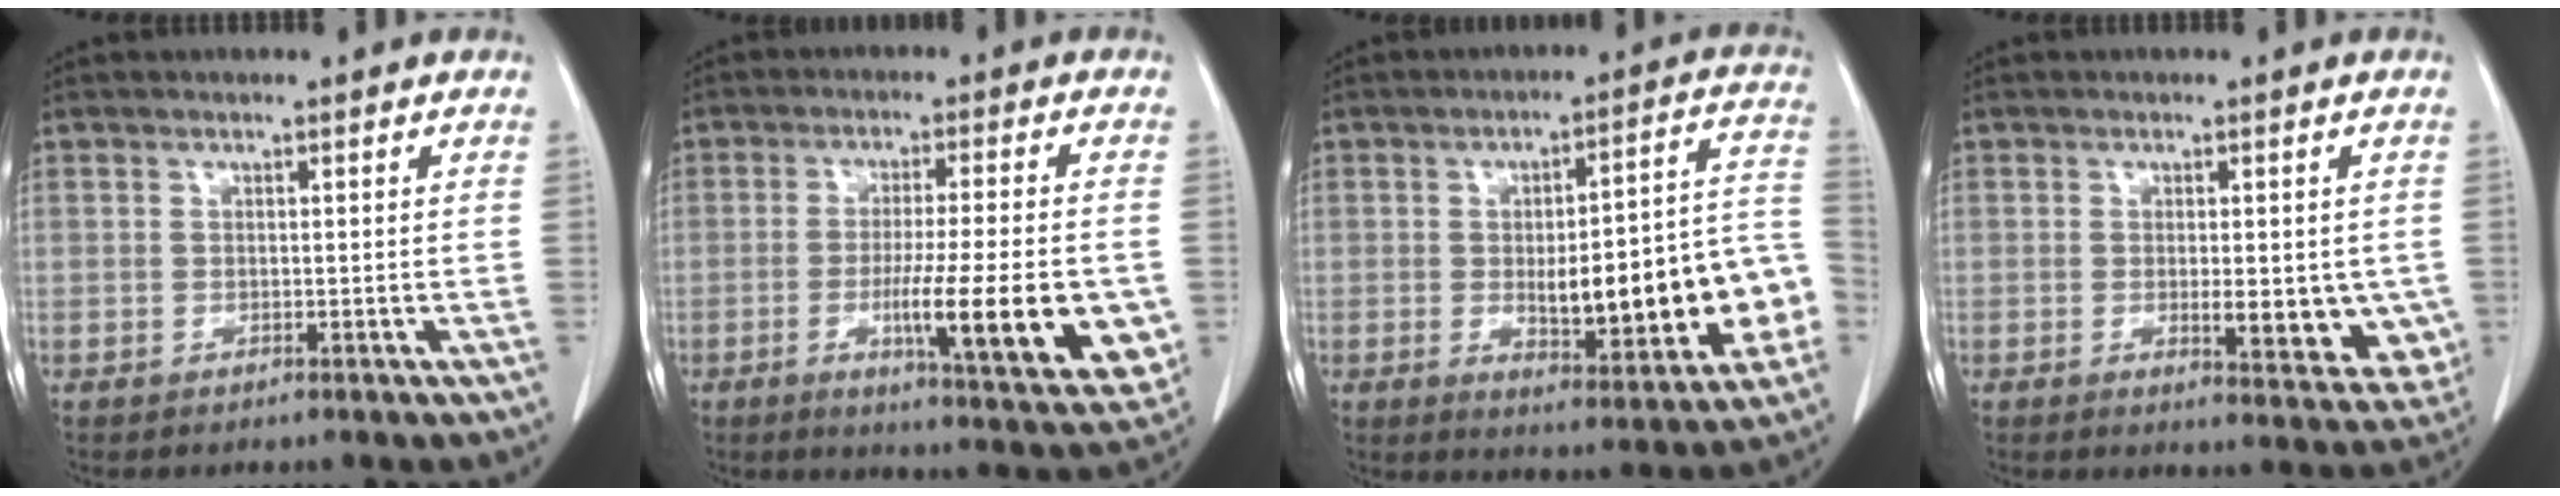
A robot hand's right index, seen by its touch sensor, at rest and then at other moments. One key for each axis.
{"total": 16.2, "fx": -3.6, "fy": 1.7, "fz": 15.8, "tx": -0.191, "ty": -0.025, "tz": -0.045}
{"total": 19.3, "fx": -3.5, "fy": 4.6, "fz": 18.4, "tx": -0.197, "ty": 0.031, "tz": -0.028}
{"total": 8.4, "fx": -1.3, "fy": 3.3, "fz": 7.6, "tx": -0.081, "ty": -0.014, "tz": -0.015}